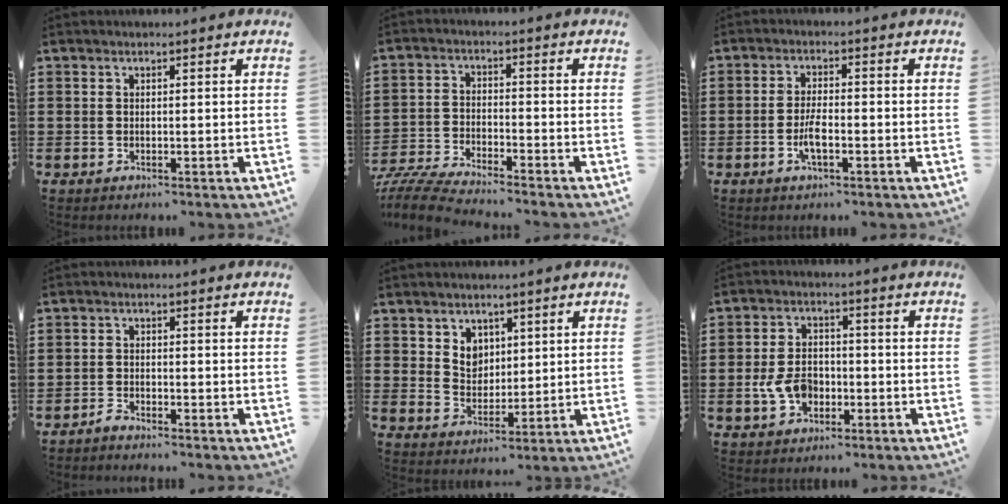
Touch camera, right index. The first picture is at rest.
{"total": 5.5, "force": [-5.4, -0.1, 1.3], "torque": [-0.047, -0.012, -0.111]}
{"total": 3.8, "force": [-1.5, 1.1, 3.4], "torque": [-0.073, -0.001, -0.030]}
{"total": 1.7, "force": [-1.7, 0.0, 0.1], "torque": [-0.008, 0.003, -0.034]}
{"total": 4.2, "force": [2.5, 3.3, 0.7], "torque": [-0.023, 0.004, 0.044]}
{"total": 6.1, "force": [-1.7, 4.2, 4.1], "torque": [-0.099, 0.006, -0.036]}